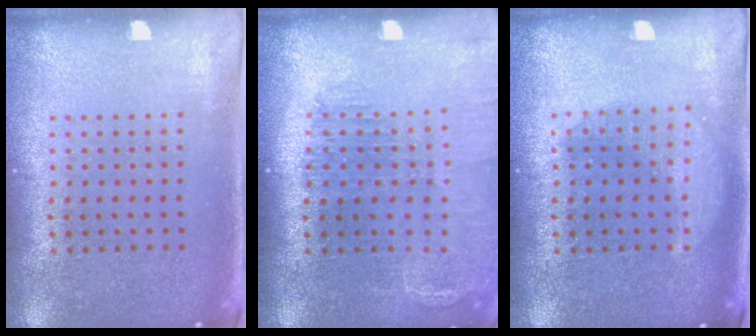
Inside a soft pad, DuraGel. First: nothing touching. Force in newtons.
{"total": 1.4, "press": 1.4, "slide": 0.1}
{"total": 2.3, "press": 2.3, "slide": 0.3}